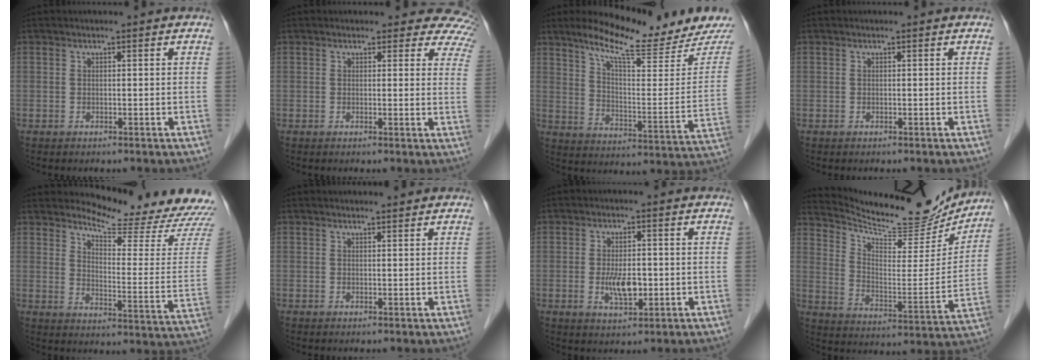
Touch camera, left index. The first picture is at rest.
{"total": 8.2, "force": [7.2, 3.8, 1.0], "torque": [0.039, -0.018, 0.036]}
{"total": 17.7, "force": [15.7, 1.2, 8.1], "torque": [-0.126, -0.052, 0.223]}
{"total": 0.0}
{"total": 17.2, "force": [16.9, 0.4, 3.3], "torque": [-0.044, -0.126, 0.193]}
{"total": 1.4, "force": [1.4, 0.4, 0.2], "torque": [-0.008, 0.006, 0.018]}
{"total": 4.8, "force": [-1.1, 1.8, 4.3], "torque": [-0.086, -0.004, -0.013]}
{"total": 19.7, "force": [18.5, 3.8, 5.3], "torque": [-0.094, -0.041, 0.270]}